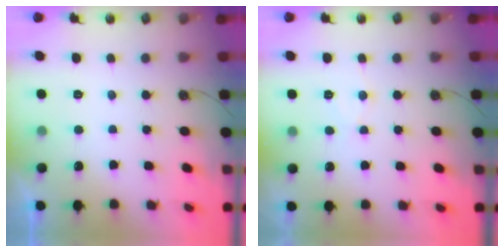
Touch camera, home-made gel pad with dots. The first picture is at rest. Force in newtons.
{"total": 6.4, "press": 6.4, "slide": 0.1}